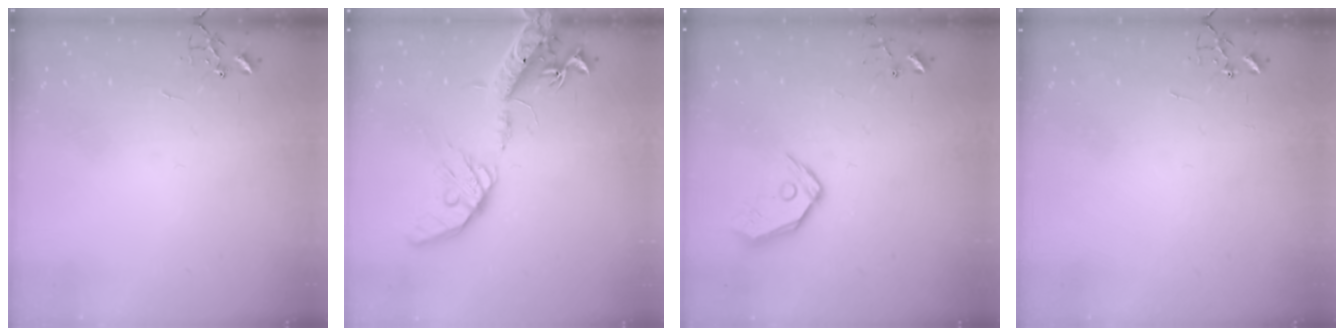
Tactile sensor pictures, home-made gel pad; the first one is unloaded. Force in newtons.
{"total": 19.4, "press": 19.1, "slide": 3.3}
{"total": 11.1, "press": 11.0, "slide": 1.7}
{"total": 0.0}